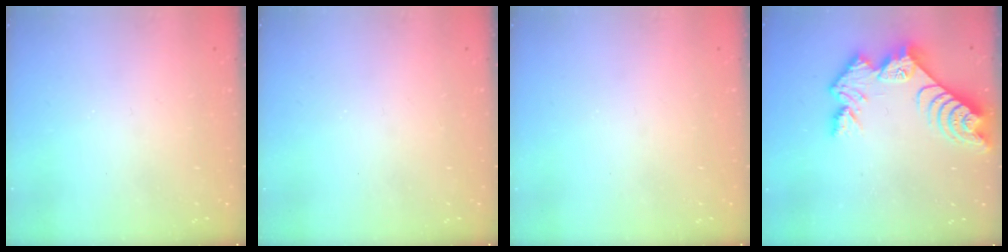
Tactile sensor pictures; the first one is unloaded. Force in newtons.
{"total": 0.0}
{"total": 0.6, "press": 0.4, "slide": 0.4}
{"total": 11.2, "press": 11.2, "slide": 0.7}